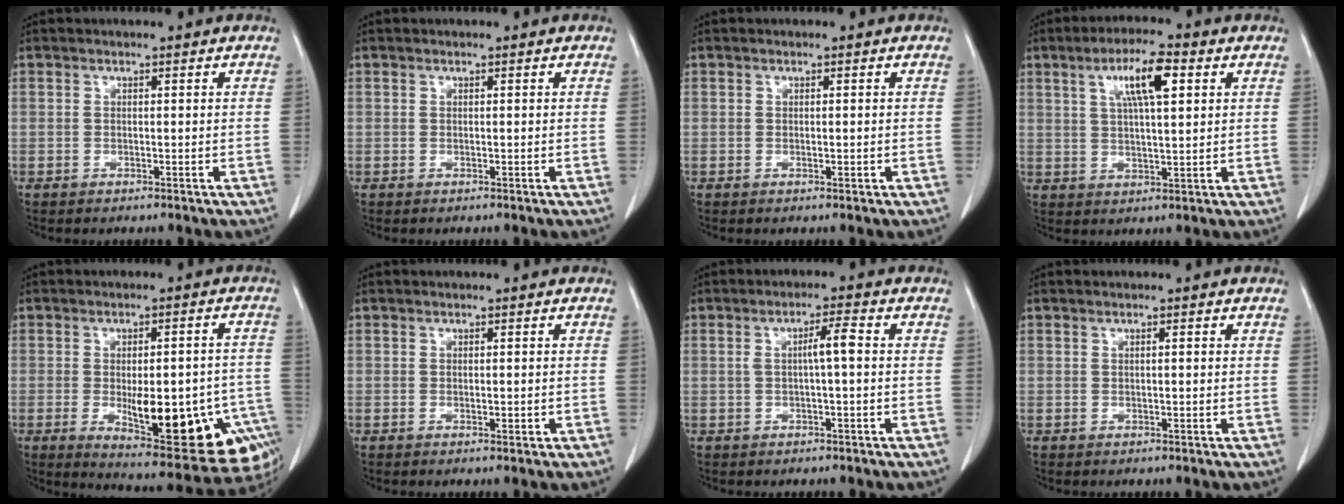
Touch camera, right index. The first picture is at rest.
{"total": 0.0}
{"total": 1.2, "force": [-0.2, 0.5, 1.0], "torque": [-0.024, -0.002, 0.000]}
{"total": 9.1, "force": [3.5, 2.0, 8.1], "torque": [-0.148, 0.014, 0.064]}
{"total": 21.2, "force": [-6.6, 7.2, 18.9], "torque": [-0.189, 0.006, -0.067]}
{"total": 1.6, "force": [-0.3, 0.7, 1.4], "torque": [-0.028, -0.002, 0.000]}
{"total": 4.0, "force": [0.3, 0.6, 3.9], "torque": [-0.073, 0.013, 0.006]}
{"total": 1.0, "force": [0.3, 0.3, 1.0], "torque": [-0.024, 0.005, 0.007]}